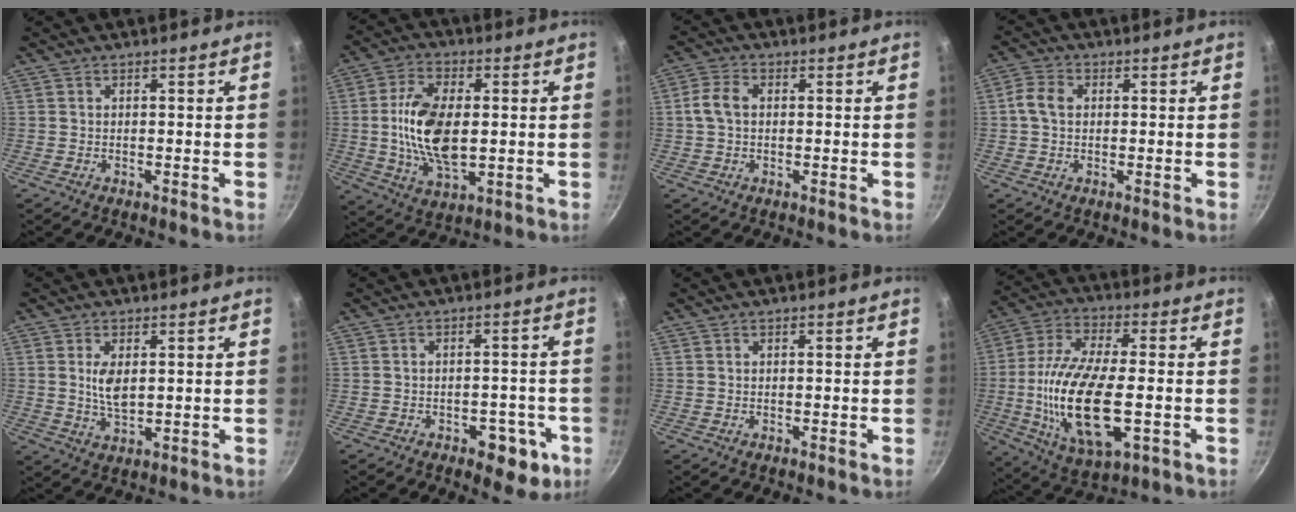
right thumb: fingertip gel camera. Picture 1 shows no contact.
{"total": 14.6, "force": [0.3, 7.5, 12.5], "torque": [-0.234, -0.004, 0.008]}
{"total": 4.6, "force": [0.3, 3.1, 3.4], "torque": [-0.075, 0.013, 0.002]}
{"total": 4.4, "force": [0.4, 3.2, 2.9], "torque": [-0.061, 0.011, 0.003]}
{"total": 5.1, "force": [0.9, 2.6, 4.3], "torque": [-0.077, -0.011, 0.023]}
{"total": 7.0, "force": [-3.4, 3.9, 4.7], "torque": [-0.032, 0.023, -0.039]}
{"total": 0.0}
{"total": 20.7, "force": [-3.0, 8.7, 18.5], "torque": [-0.373, 0.002, -0.043]}